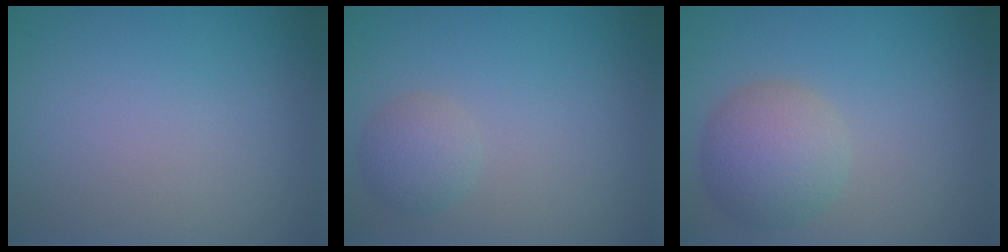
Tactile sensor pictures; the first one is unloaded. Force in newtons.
{"total": 2.1, "press": 2.1, "slide": 0.0}
{"total": 4.4, "press": 4.4, "slide": 0.2}